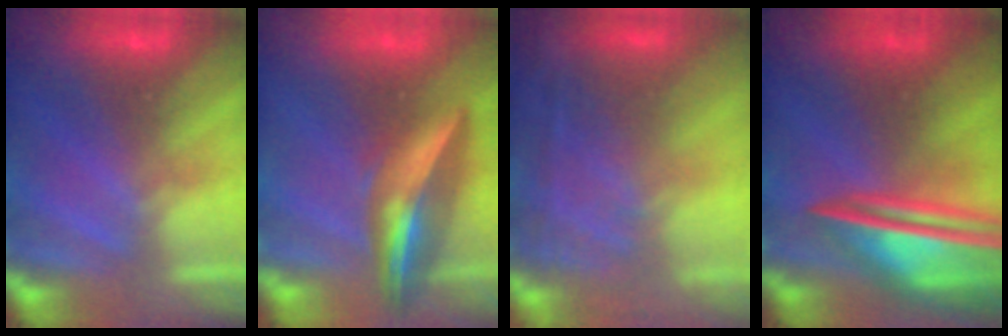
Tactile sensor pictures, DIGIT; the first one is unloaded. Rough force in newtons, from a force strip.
{"total": 6.0}
{"total": 7.7}
{"total": 7.3}